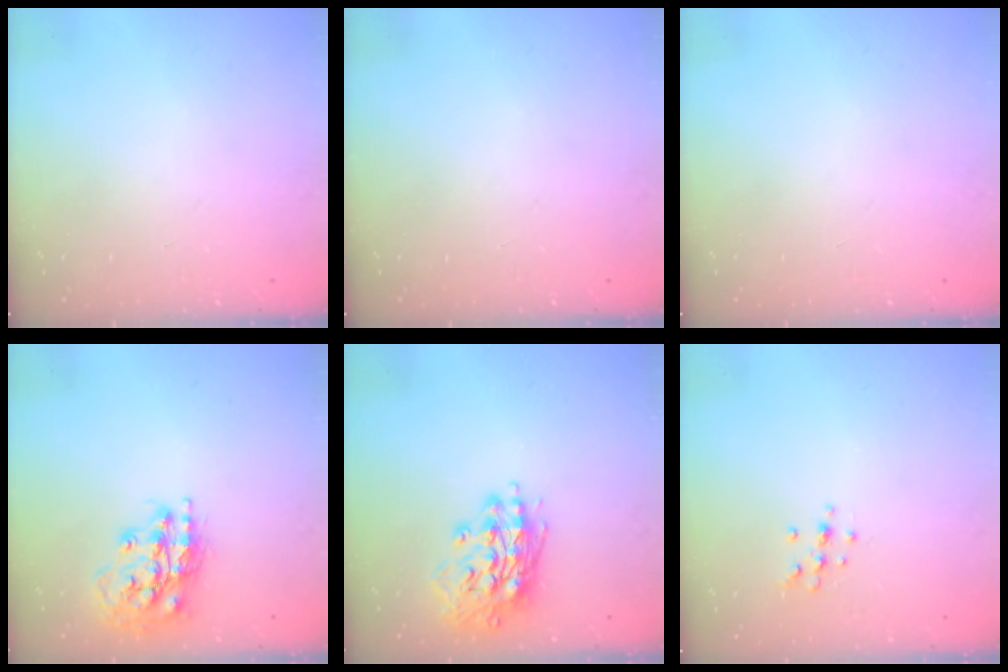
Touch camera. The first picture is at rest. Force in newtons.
{"total": 0.0}
{"total": 0.0}
{"total": 16.3, "press": 16.2, "slide": 1.1}
{"total": 15.7, "press": 15.5, "slide": 2.5}
{"total": 6.5, "press": 6.2, "slide": 2.1}